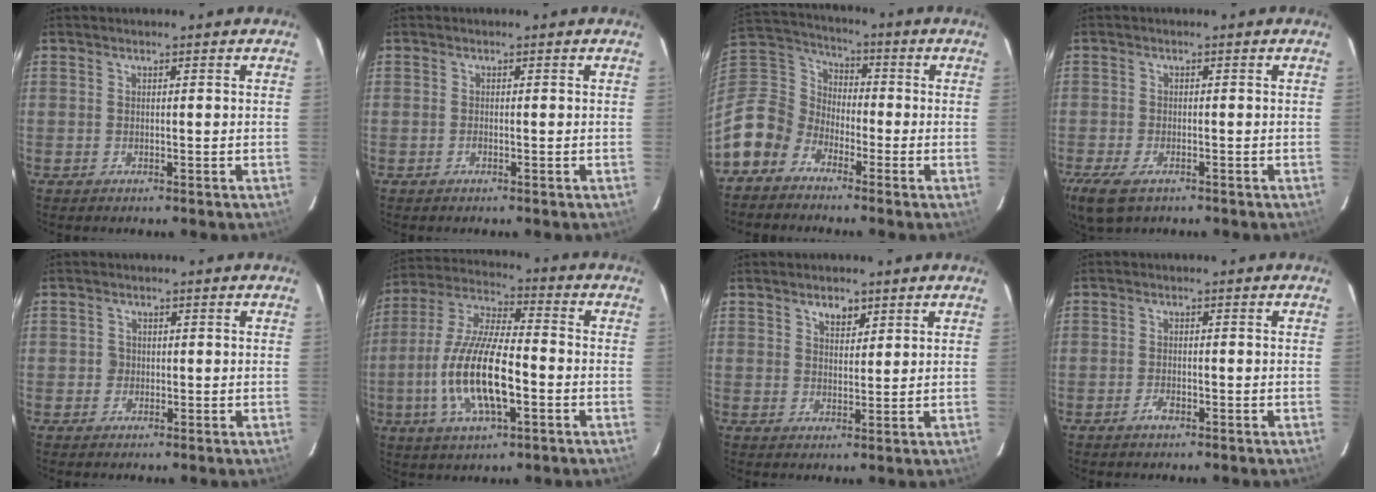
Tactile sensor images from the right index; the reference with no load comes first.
{"total": 0.7, "force": [-0.5, 0.3, 0.4], "torque": [-0.007, 0.002, -0.010]}
{"total": 12.0, "force": [-7.6, 8.8, 3.2], "torque": [-0.100, 0.029, -0.164]}
{"total": 7.6, "force": [-4.8, 3.6, 4.8], "torque": [-0.120, -0.028, -0.089]}
{"total": 1.6, "force": [-0.3, 1.6, 0.1], "torque": [-0.001, 0.002, -0.004]}
{"total": 16.3, "force": [-4.3, 5.2, 14.9], "torque": [-0.305, -0.008, -0.081]}
{"total": 3.3, "force": [2.1, 1.8, 1.8], "torque": [-0.024, 0.003, 0.036]}
{"total": 2.1, "force": [-1.4, 0.9, 1.4], "torque": [-0.032, 0.000, -0.026]}